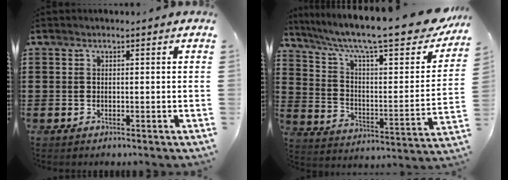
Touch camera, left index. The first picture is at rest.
{"total": 11.6, "force": [8.6, 2.0, 7.4], "torque": [-0.148, -0.058, 0.137]}